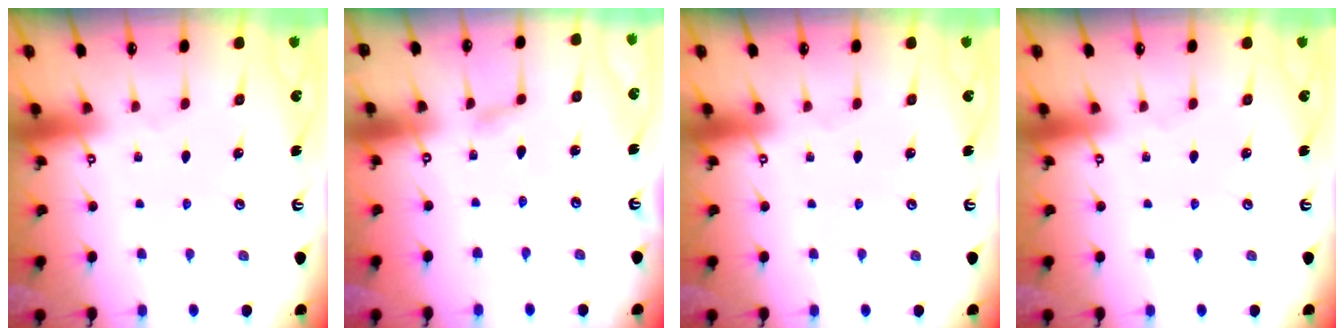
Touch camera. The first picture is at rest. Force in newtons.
{"total": 2.2, "press": 2.2, "slide": 0.2}
{"total": 0.0}
{"total": 0.0}